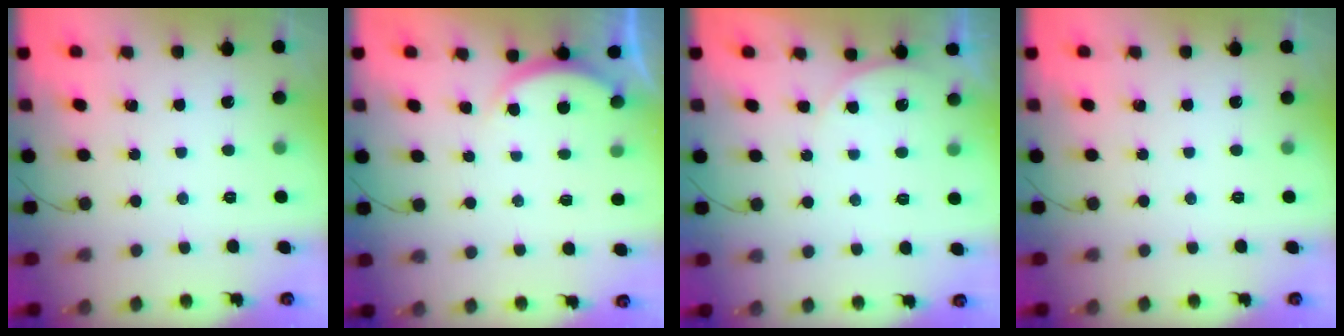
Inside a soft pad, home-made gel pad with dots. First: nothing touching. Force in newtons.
{"total": 3.0, "press": 2.9, "slide": 0.6}
{"total": 3.3, "press": 3.3, "slide": 0.4}
{"total": 0.0}